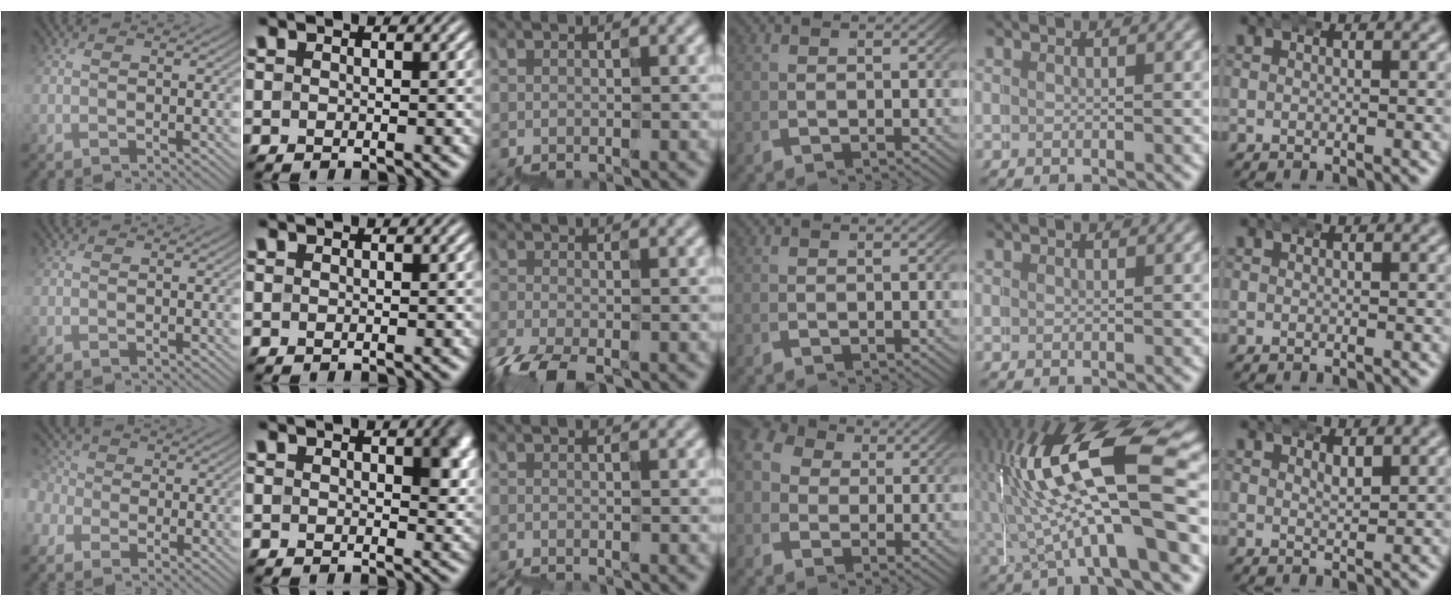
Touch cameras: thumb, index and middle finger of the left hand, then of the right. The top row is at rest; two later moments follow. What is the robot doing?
{"motion": "wrap", "object": "belt"}